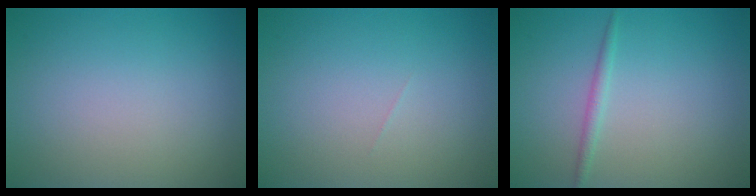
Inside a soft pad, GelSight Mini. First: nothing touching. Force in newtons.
{"total": 0.0}
{"total": 1.1, "press": 1.1, "slide": 0.1}